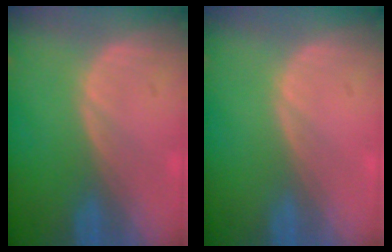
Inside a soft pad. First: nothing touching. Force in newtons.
{"total": 0.0}